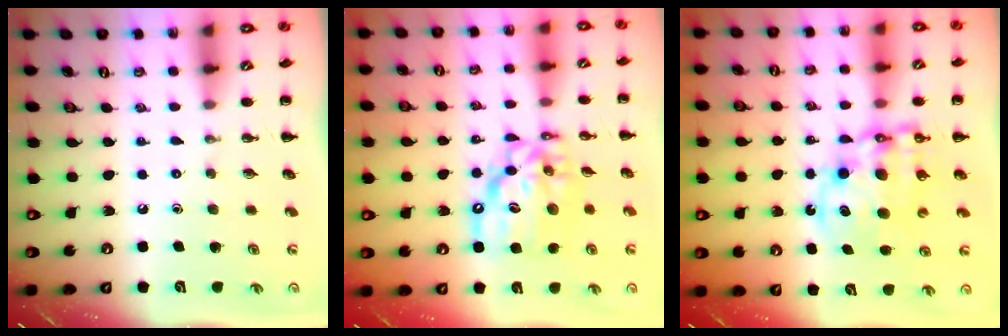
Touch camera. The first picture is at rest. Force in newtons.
{"total": 12.6, "press": 12.2, "slide": 3.4}
{"total": 12.4, "press": 12.1, "slide": 2.9}